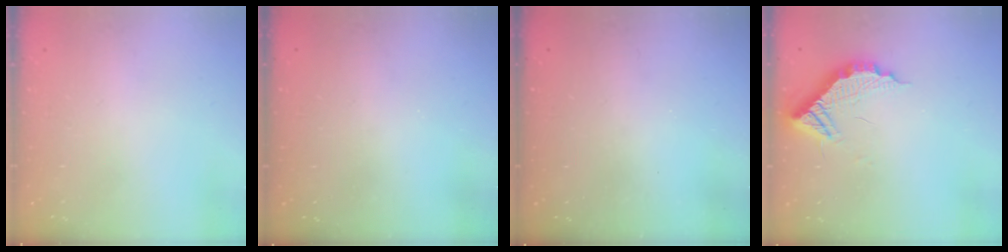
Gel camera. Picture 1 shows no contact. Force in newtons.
{"total": 3.1, "press": 3.1, "slide": 0.1}
{"total": 2.9, "press": 2.9, "slide": 0.2}
{"total": 11.6, "press": 11.6, "slide": 0.5}